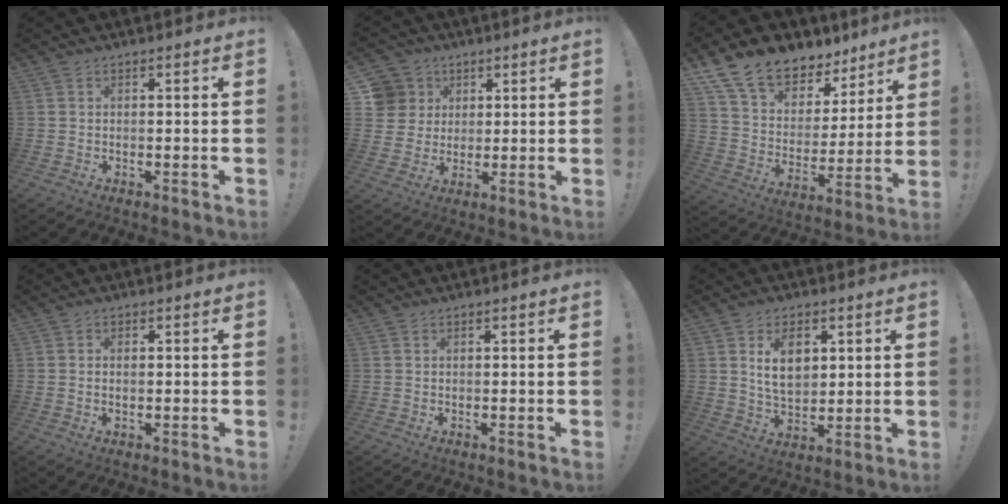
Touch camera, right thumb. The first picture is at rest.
{"total": 8.3, "force": [2.6, 7.7, 1.6], "torque": [-0.024, -0.012, 0.057]}
{"total": 14.8, "force": [11.5, 7.7, 5.3], "torque": [-0.106, -0.082, 0.218]}
{"total": 1.0, "force": [-0.1, 0.4, 0.9], "torque": [-0.012, -0.001, -0.004]}
{"total": 0.0}
{"total": 9.5, "force": [3.0, 6.3, 6.5], "torque": [-0.095, -0.004, 0.055]}